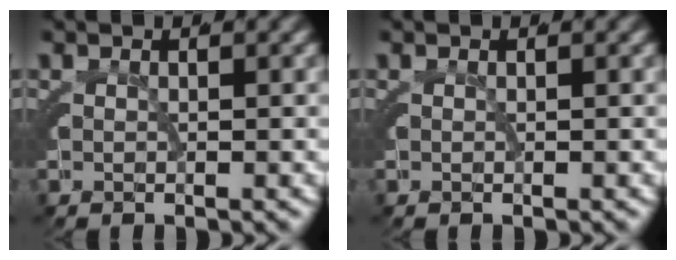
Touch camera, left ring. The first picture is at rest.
{"total": 0.0}